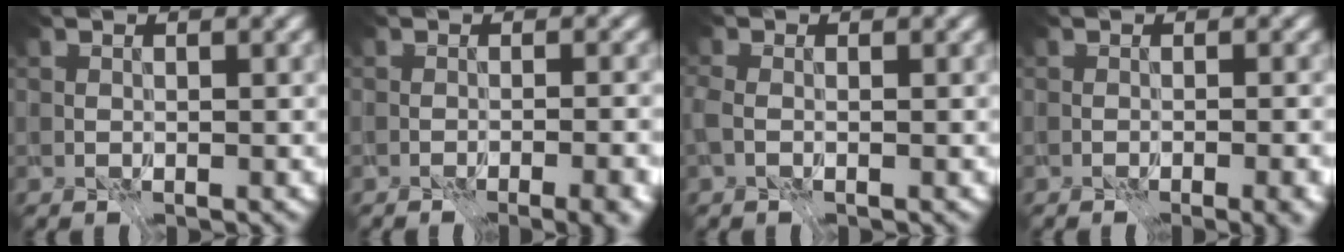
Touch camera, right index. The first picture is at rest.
{"total": 7.4, "force": [-4.5, 3.1, 5.0], "torque": [-0.032, -0.004, -0.041]}
{"total": 3.3, "force": [-1.1, 2.1, 2.3], "torque": [-0.044, 0.000, -0.025]}
{"total": 5.3, "force": [-2.8, 2.3, 3.9], "torque": [-0.021, -0.016, -0.026]}